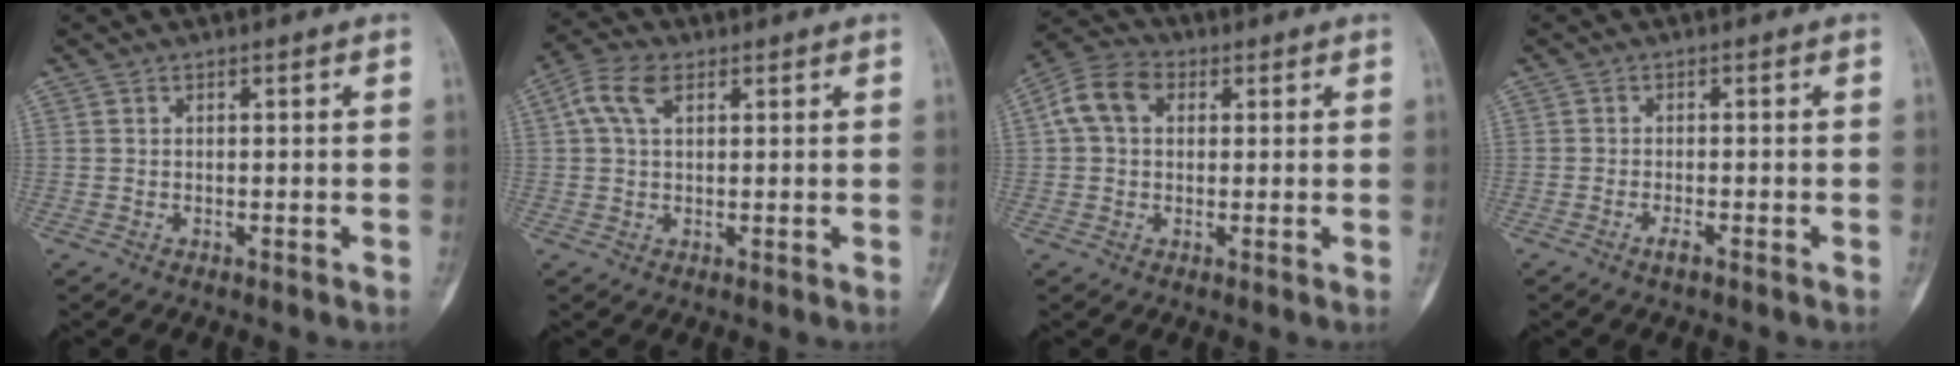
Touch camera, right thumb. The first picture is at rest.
{"total": 6.3, "force": [2.3, 3.5, 4.6], "torque": [-0.096, 0.017, 0.043]}
{"total": 7.9, "force": [1.9, 5.7, 5.1], "torque": [-0.093, 0.024, 0.028]}
{"total": 1.5, "force": [-1.0, 0.2, 1.2], "torque": [-0.025, 0.001, -0.020]}